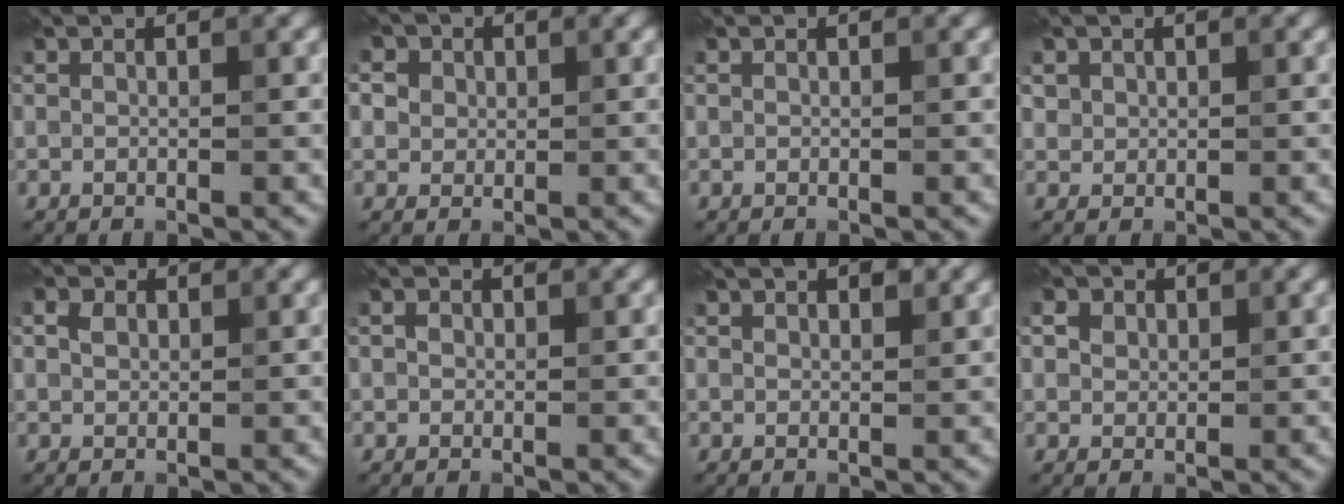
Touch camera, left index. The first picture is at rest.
{"total": 6.2, "force": [3.3, 4.7, 2.3], "torque": [-0.049, 0.037, 0.019]}
{"total": 0.0}
{"total": 1.3, "force": [0.8, 1.0, -0.4], "torque": [0.007, 0.007, 0.014]}
{"total": 1.2, "force": [0.7, 1.0, 0.3], "torque": [-0.009, 0.013, 0.008]}
{"total": 0.6, "force": [0.2, 0.6, 0.1], "torque": [0.000, 0.007, 0.001]}
{"total": 1.4, "force": [1.0, 0.4, 0.8], "torque": [-0.007, 0.005, 0.017]}
{"total": 4.6, "force": [2.7, 3.3, 1.8], "torque": [-0.030, 0.029, 0.015]}